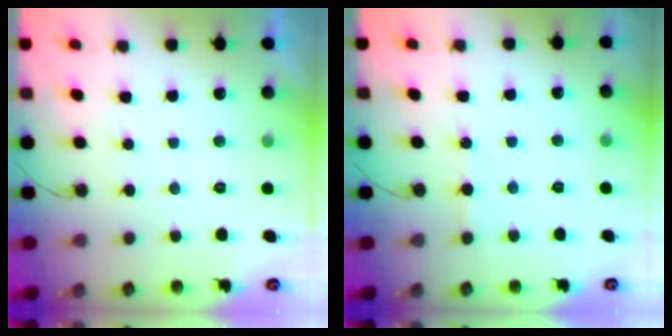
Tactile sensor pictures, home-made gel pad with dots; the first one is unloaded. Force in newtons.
{"total": 4.2, "press": 4.2, "slide": 0.6}